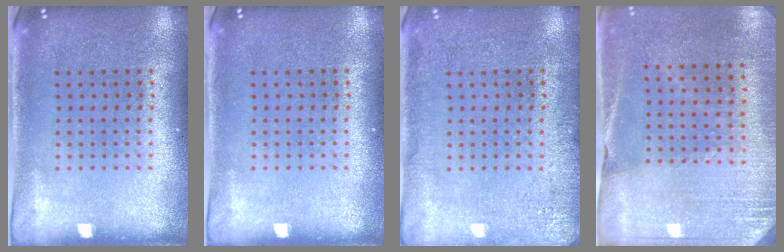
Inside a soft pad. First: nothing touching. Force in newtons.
{"total": 0.0}
{"total": 2.5, "press": 2.4, "slide": 0.5}
{"total": 2.7, "press": 2.6, "slide": 0.7}